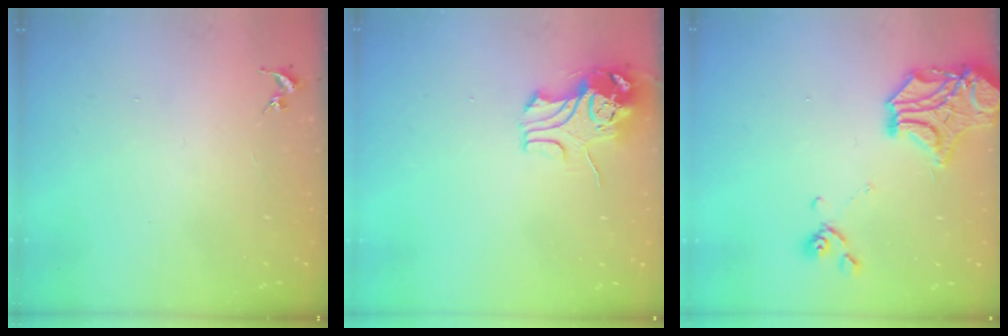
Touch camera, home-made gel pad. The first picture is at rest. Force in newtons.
{"total": 9.8, "press": 9.7, "slide": 1.4}
{"total": 15.9, "press": 15.6, "slide": 2.9}